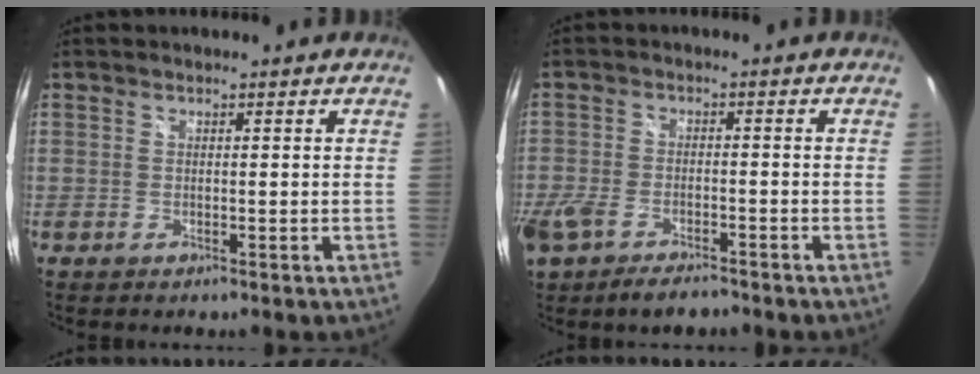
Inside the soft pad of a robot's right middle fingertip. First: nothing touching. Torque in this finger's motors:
{"motor_torque": [1.10, -1.04, 0.37, 0.16]}